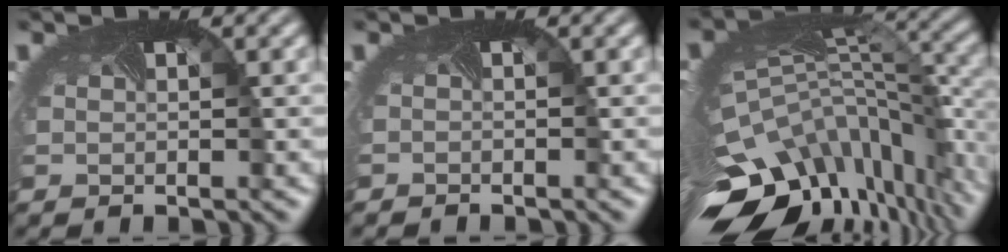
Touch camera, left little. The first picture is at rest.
{"total": 0.8, "force": [-0.7, -0.2, -0.3], "torque": [0.003, -0.007, -0.012]}
{"total": 14.2, "force": [-7.5, 7.2, 9.6], "torque": [-0.221, -0.044, -0.098]}